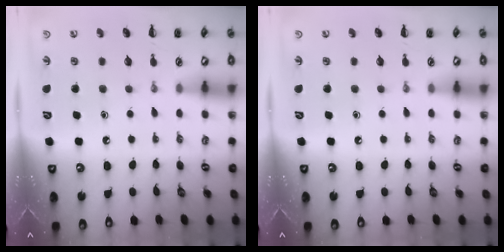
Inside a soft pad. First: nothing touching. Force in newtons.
{"total": 0.0}